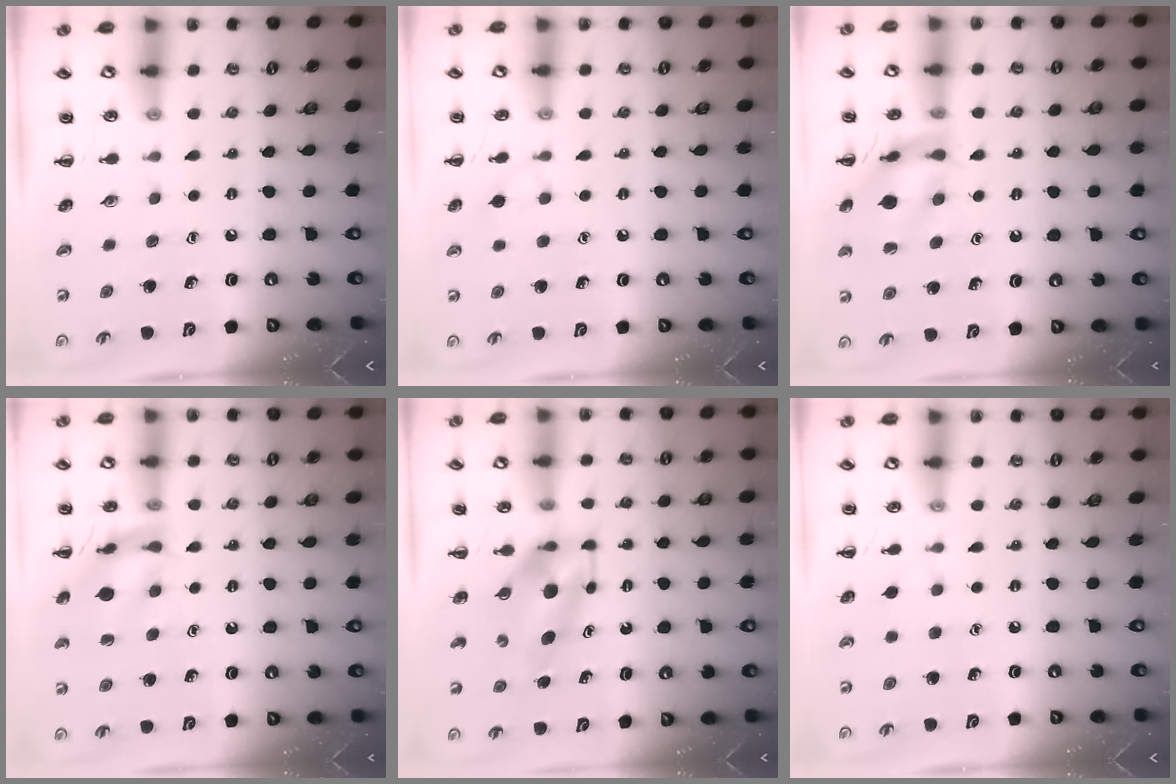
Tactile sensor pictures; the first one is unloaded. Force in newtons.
{"total": 4.5, "press": 4.2, "slide": 1.6}
{"total": 13.2, "press": 13.1, "slide": 1.0}
{"total": 12.1, "press": 12.0, "slide": 1.1}
{"total": 5.6, "press": 5.6, "slide": 0.9}
{"total": 2.2, "press": 1.9, "slide": 0.9}